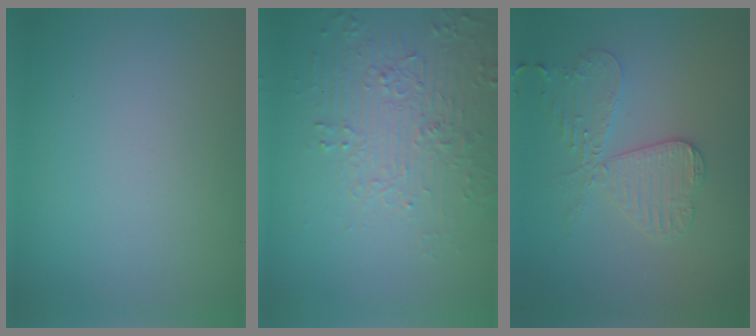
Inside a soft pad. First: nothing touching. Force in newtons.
{"total": 4.5, "press": 3.9, "slide": 2.2}
{"total": 4.2, "press": 3.7, "slide": 2.0}